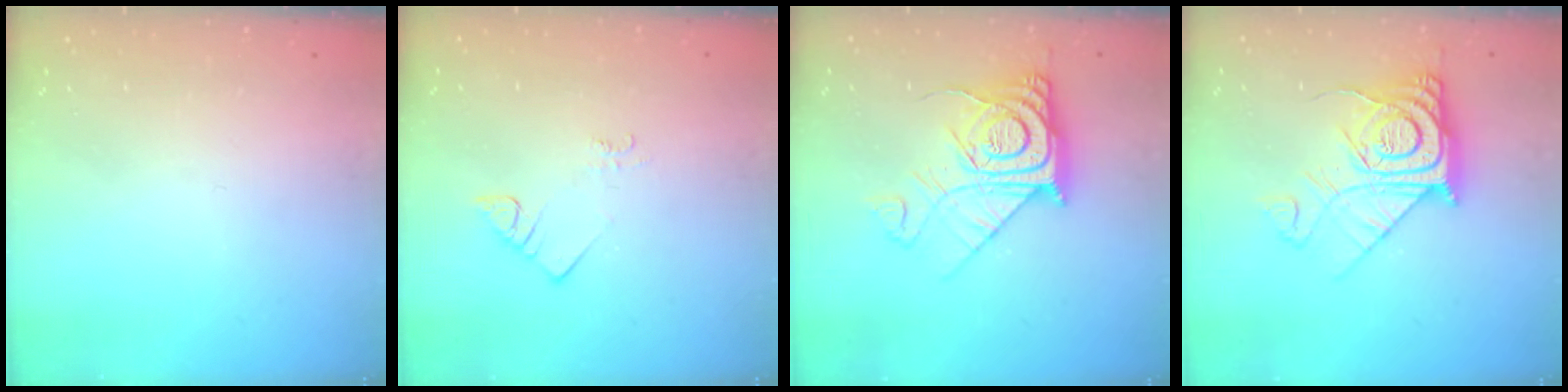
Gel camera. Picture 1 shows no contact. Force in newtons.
{"total": 2.1, "press": 2.0, "slide": 0.5}
{"total": 15.1, "press": 15.0, "slide": 1.4}
{"total": 15.1, "press": 15.0, "slide": 1.4}